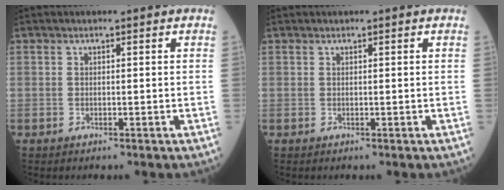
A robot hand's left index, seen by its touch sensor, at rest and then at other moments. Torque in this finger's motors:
{"motor_torque": [1.03, -1.10, 0.16, 0.04]}